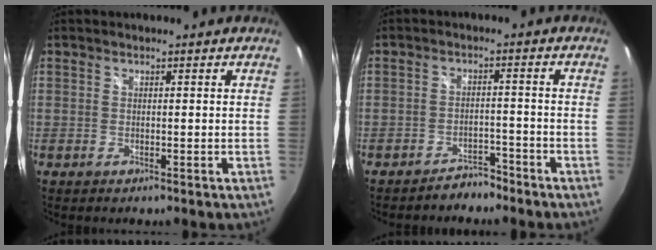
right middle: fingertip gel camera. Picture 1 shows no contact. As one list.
[{"total": 4.1, "force": [-3.8, 1.5, 0.6], "torque": [-0.018, 0.008, -0.054]}]